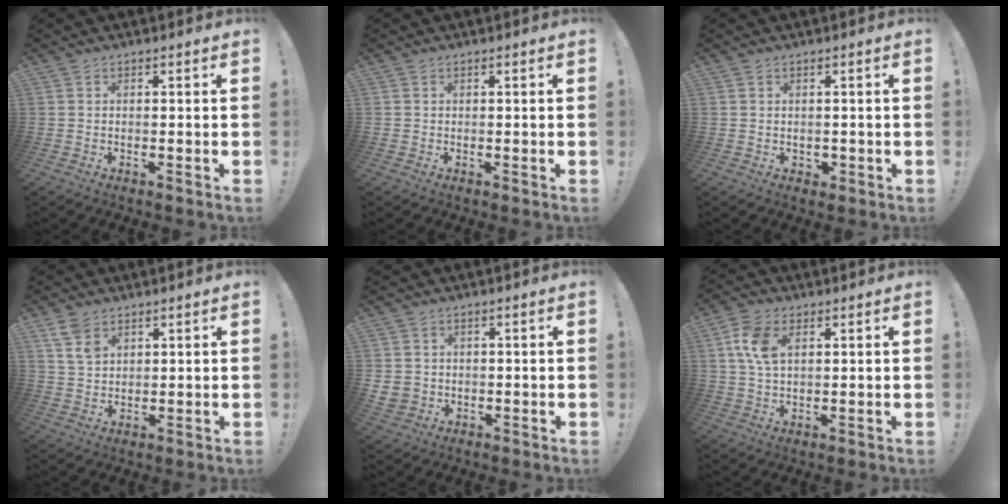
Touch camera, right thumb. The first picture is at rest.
{"total": 0.5, "force": [-0.3, 0.5, 0.0], "torque": [0.001, 0.001, -0.004]}
{"total": 1.6, "force": [0.4, 1.5, 0.4], "torque": [-0.003, -0.002, 0.007]}
{"total": 5.7, "force": [3.3, 3.4, 3.2], "torque": [-0.048, -0.016, 0.064]}
{"total": 3.6, "force": [0.7, 3.4, 0.9], "torque": [-0.018, -0.004, 0.016]}
{"total": 8.7, "force": [2.9, 5.0, 6.5], "torque": [-0.123, 0.001, 0.054]}